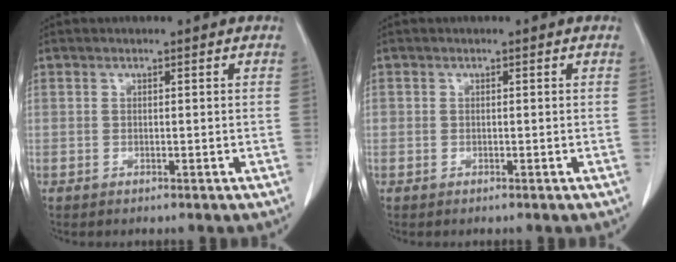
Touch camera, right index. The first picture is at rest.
{"total": 0.5, "force": [-0.3, 0.4, 0.1], "torque": [0.001, 0.004, -0.006]}